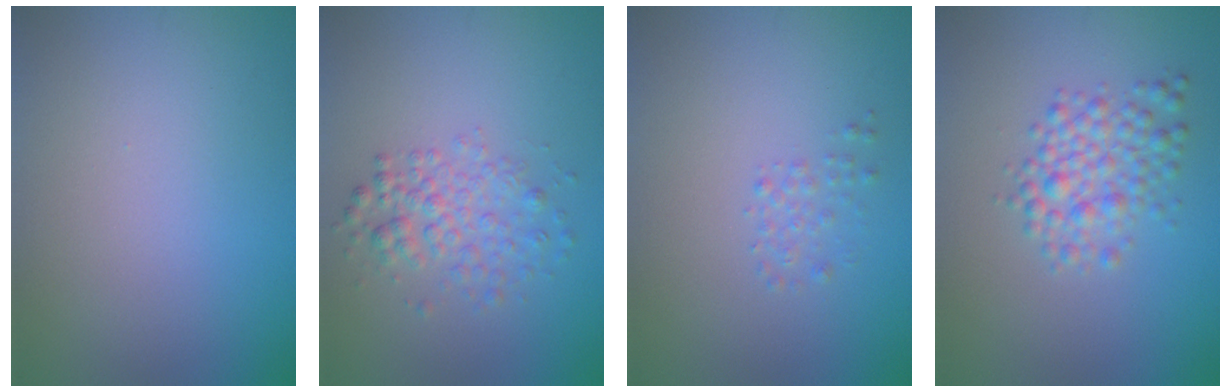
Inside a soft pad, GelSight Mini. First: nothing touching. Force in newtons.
{"total": 2.8, "press": 2.8, "slide": 0.1}
{"total": 1.0, "press": 1.0, "slide": 0.0}
{"total": 3.3, "press": 3.3, "slide": 0.1}